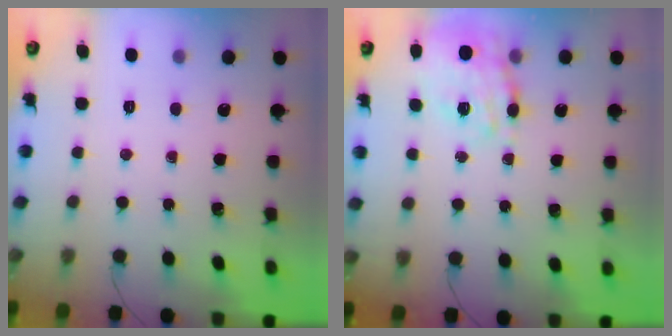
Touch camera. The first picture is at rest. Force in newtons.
{"total": 19.5, "press": 19.1, "slide": 3.6}